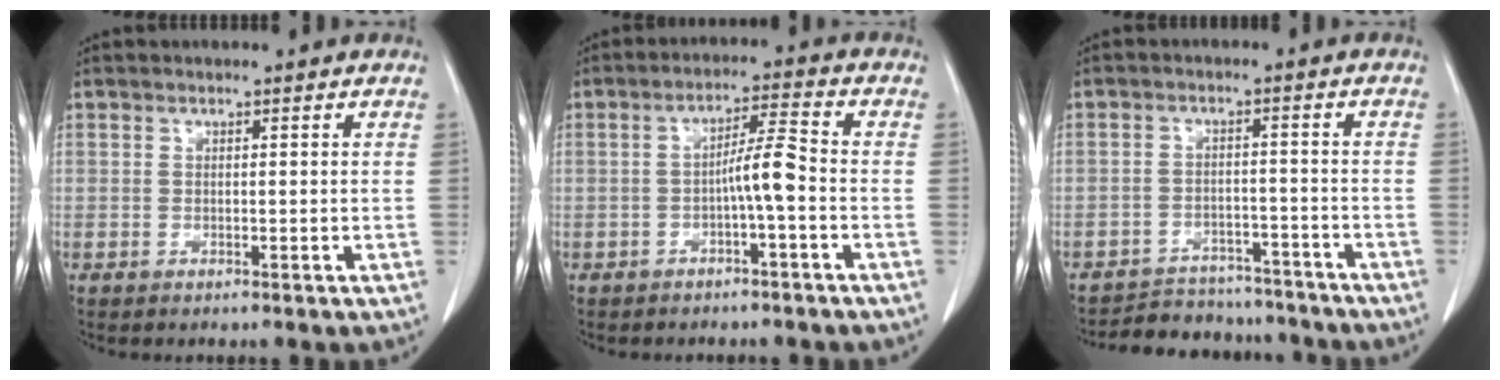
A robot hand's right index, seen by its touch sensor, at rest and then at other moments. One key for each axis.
{"total": 5.0, "fx": -1.4, "fy": -0.1, "fz": 4.8, "tx": -0.081, "ty": 0.012, "tz": -0.023}
{"total": 11.2, "fx": -10.5, "fy": 3.6, "fz": 1.4, "tx": -0.016, "ty": 0.013, "tz": -0.141}